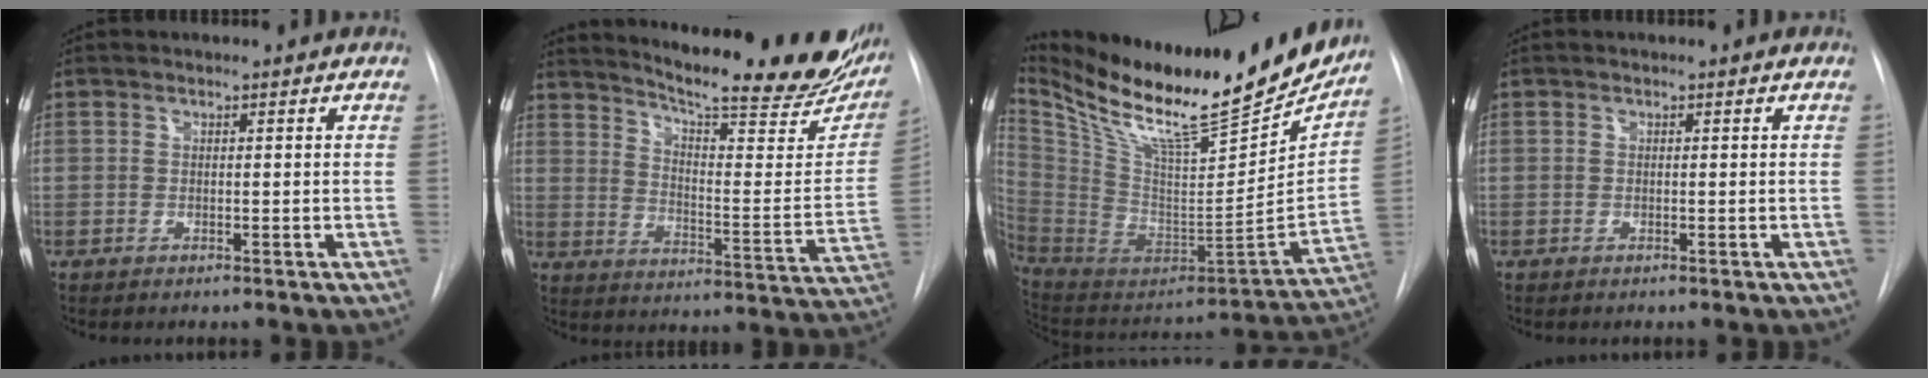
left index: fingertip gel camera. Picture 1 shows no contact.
{"total": 26.7, "force": [22.3, 3.6, 14.2], "torque": [-0.205, -0.085, 0.280]}
{"total": 29.7, "force": [24.4, 5.2, 16.1], "torque": [-0.281, -0.065, 0.379]}
{"total": 0.0}